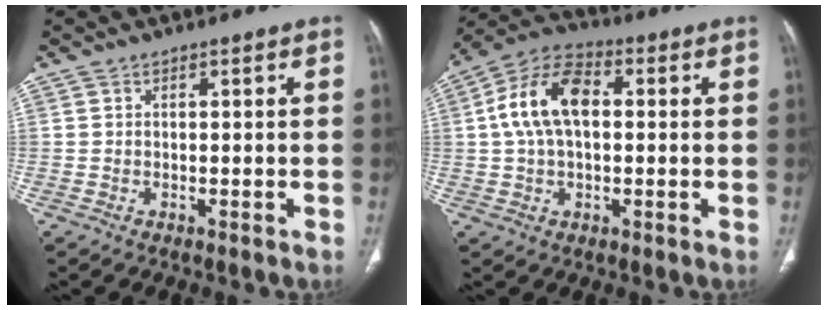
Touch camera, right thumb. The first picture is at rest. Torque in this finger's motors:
{"motor_torque": [1.48, 2.21, 1.06, -0.16, 0.11]}